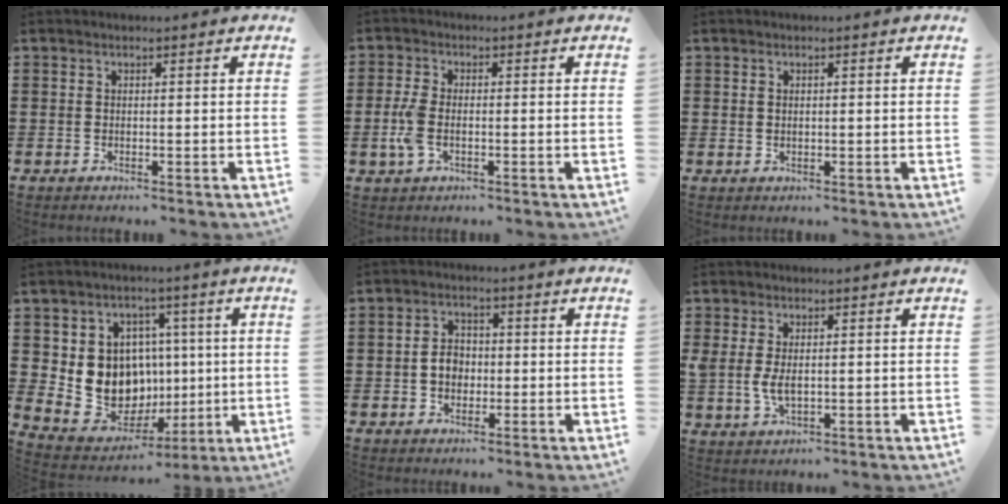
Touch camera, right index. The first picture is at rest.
{"total": 4.2, "force": [-0.9, 2.1, 3.5], "torque": [-0.092, -0.007, -0.022]}
{"total": 0.6, "force": [0.2, 0.5, 0.3], "torque": [-0.007, 0.004, 0.004]}
{"total": 11.7, "force": [0.5, 10.7, 4.8], "torque": [-0.128, -0.005, 0.022]}
{"total": 3.8, "force": [-0.5, 2.9, 2.4], "torque": [-0.051, 0.009, -0.013]}
{"total": 3.9, "force": [0.3, 2.1, 3.2], "torque": [-0.079, 0.001, 0.002]}